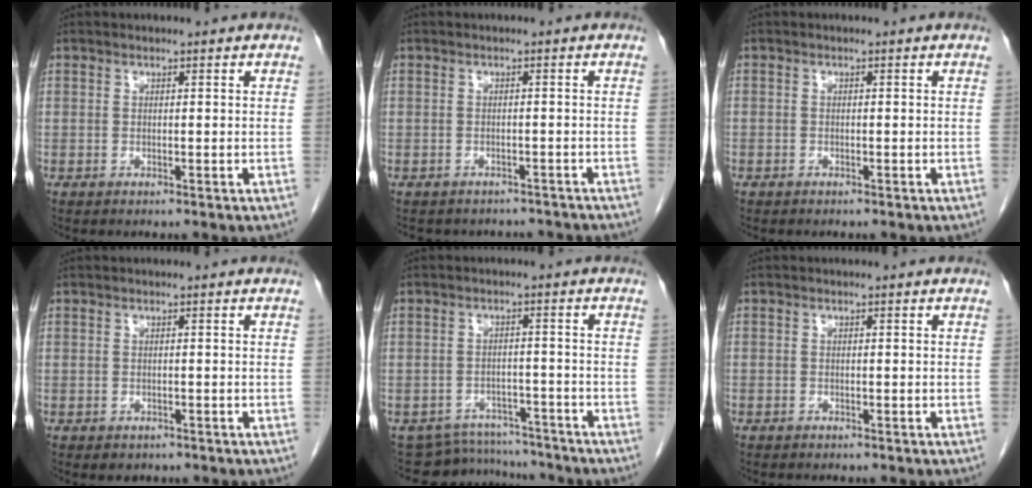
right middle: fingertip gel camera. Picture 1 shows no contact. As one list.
[{"total": 8.3, "force": [-7.5, 3.3, 1.3], "torque": [-0.019, 0.013, -0.077]}, {"total": 0.6, "force": [-0.4, 0.4, 0.1], "torque": [-0.004, 0.002, -0.008]}, {"total": 1.7, "force": [-1.2, 1.2, 0.5], "torque": [-0.008, 0.001, -0.010]}, {"total": 8.7, "force": [-8.5, 2.0, -0.6], "torque": [0.011, 0.017, -0.115]}, {"total": 0.7, "force": [-0.6, 0.4, 0.1], "torque": [-0.004, 0.002, -0.009]}]